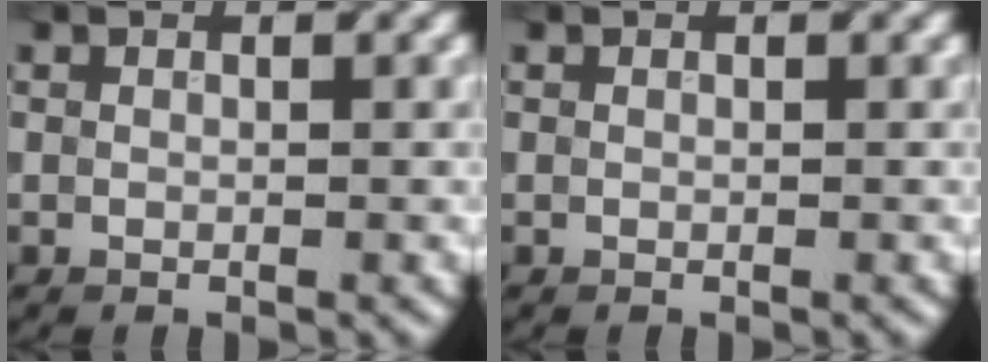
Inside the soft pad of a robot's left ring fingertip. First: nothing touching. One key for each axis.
{"total": 0.0}